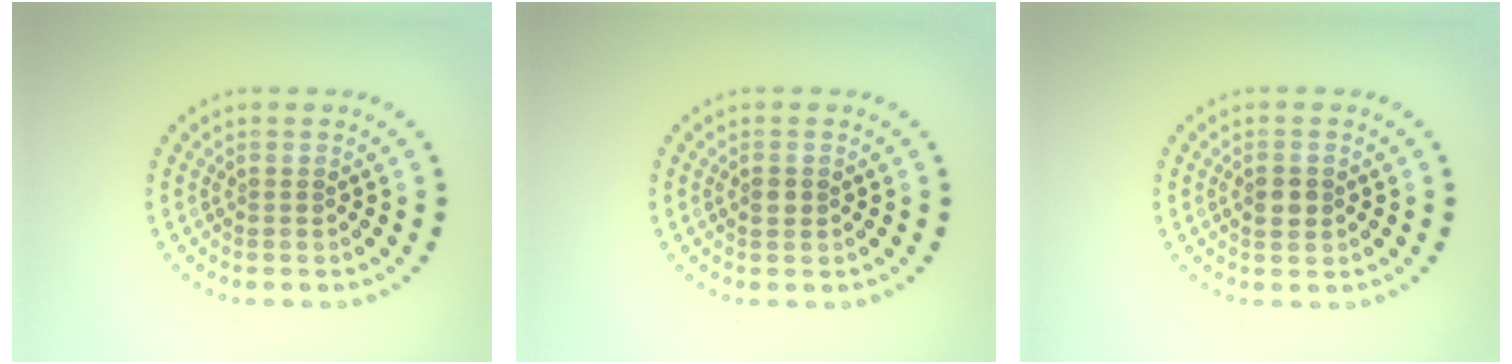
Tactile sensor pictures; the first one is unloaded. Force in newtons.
{"total": 1.2, "press": 1.2, "slide": 0.0}
{"total": 1.7, "press": 1.7, "slide": 0.1}